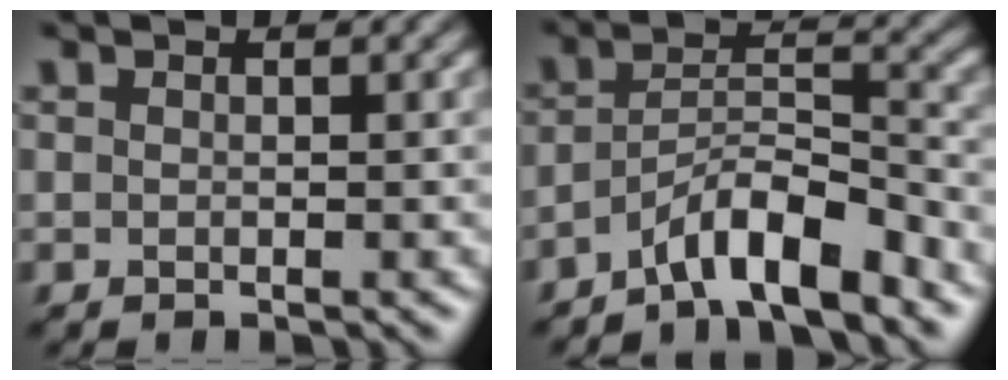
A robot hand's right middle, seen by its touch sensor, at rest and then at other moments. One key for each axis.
{"total": 6.1, "fx": -4.5, "fy": 1.3, "fz": 3.8, "tx": -0.061, "ty": 0.009, "tz": -0.080}